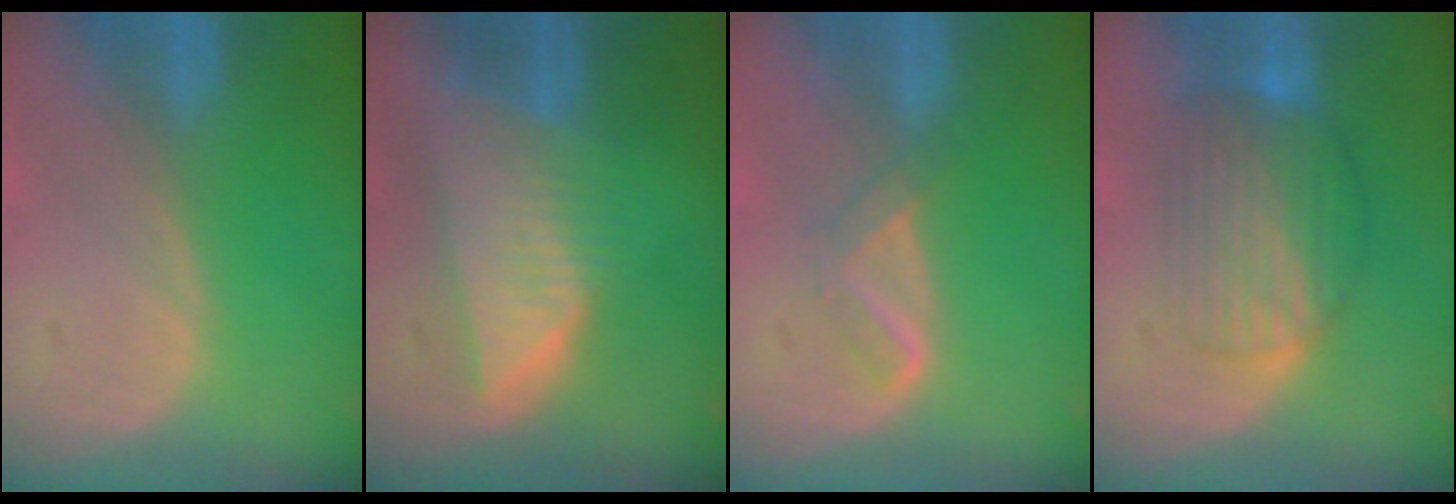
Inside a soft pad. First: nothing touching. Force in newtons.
{"total": 8.0, "press": 7.2, "slide": 3.5}
{"total": 2.8, "press": 2.7, "slide": 0.7}
{"total": 7.6, "press": 7.0, "slide": 3.1}